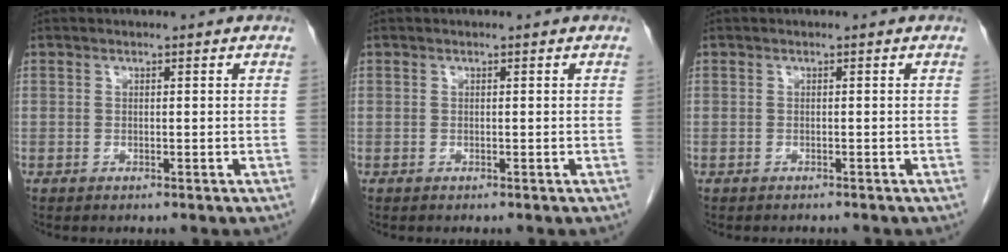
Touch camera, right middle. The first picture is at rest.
{"total": 0.0}
{"total": 1.4, "force": [-1.3, 0.2, 0.4], "torque": [-0.014, -0.006, -0.015]}